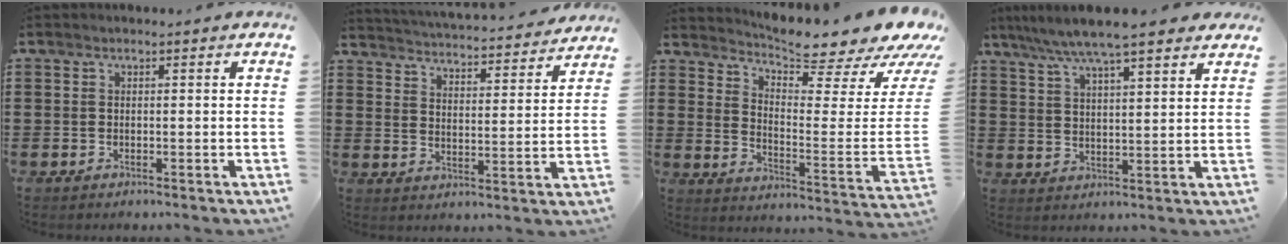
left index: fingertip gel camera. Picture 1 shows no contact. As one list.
[{"total": 3.8, "force": [3.7, -0.5, 0.2], "torque": [-0.026, -0.040, 0.058]}, {"total": 7.3, "force": [6.8, 0.1, 2.6], "torque": [-0.061, -0.072, 0.111]}, {"total": 7.0, "force": [5.9, 0.6, 3.8], "torque": [-0.093, -0.016, 0.103]}]